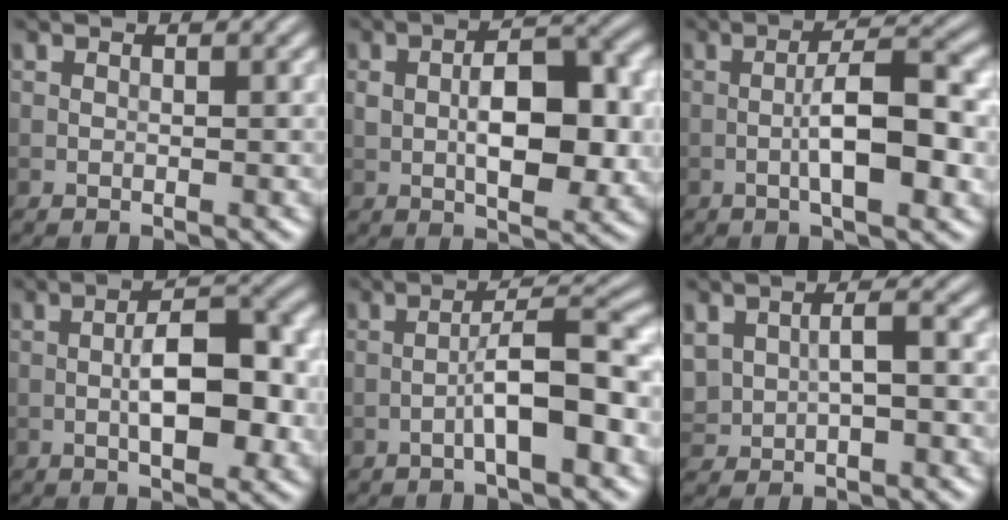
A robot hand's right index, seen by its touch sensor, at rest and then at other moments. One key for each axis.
{"total": 8.1, "fx": -0.1, "fy": 4.1, "fz": 7.0, "tx": -0.117, "ty": 0.000, "tz": -0.002}
{"total": 6.6, "fx": -1.3, "fy": 1.7, "fz": 6.2, "tx": -0.105, "ty": 0.010, "tz": -0.025}
{"total": 7.0, "fx": -1.1, "fy": 2.8, "fz": 6.3, "tx": -0.100, "ty": 0.007, "tz": -0.020}
{"total": 5.8, "fx": -2.1, "fy": 0.9, "fz": 5.3, "tx": -0.085, "ty": 0.023, "tz": -0.036}
{"total": 3.7, "fx": 0.2, "fy": 2.3, "fz": 2.9, "tx": -0.065, "ty": 0.004, "tz": 0.008}